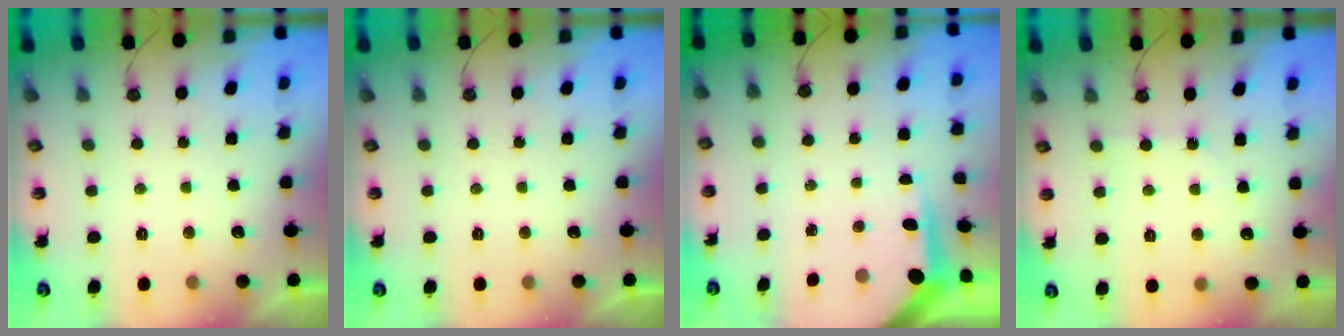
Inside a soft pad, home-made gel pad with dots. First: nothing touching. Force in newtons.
{"total": 0.0}
{"total": 5.4, "press": 5.4, "slide": 0.6}
{"total": 3.2, "press": 3.2, "slide": 0.5}